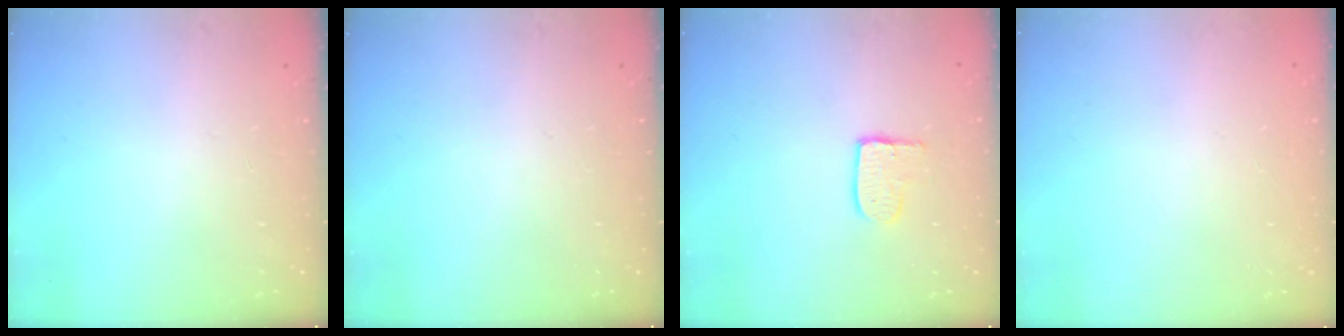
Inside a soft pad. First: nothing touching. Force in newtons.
{"total": 0.0}
{"total": 5.7, "press": 5.7, "slide": 0.5}
{"total": 0.0}